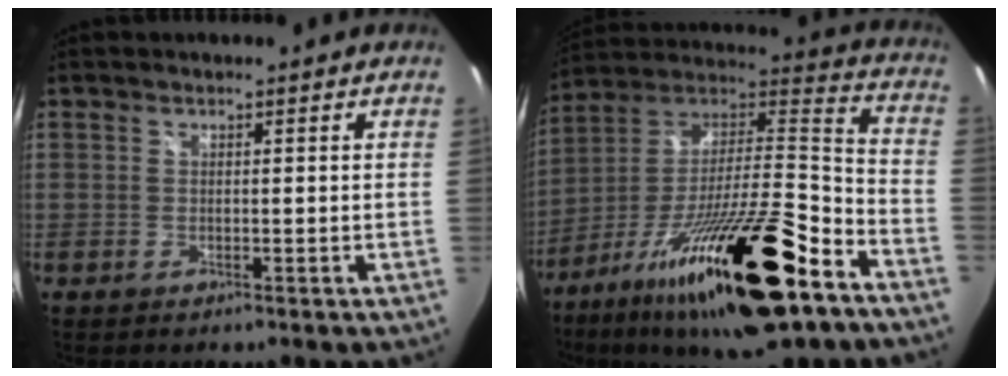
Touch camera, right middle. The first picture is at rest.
{"total": 30.9, "force": [-17.9, 7.6, 24.0], "torque": [-0.407, -0.033, -0.299]}